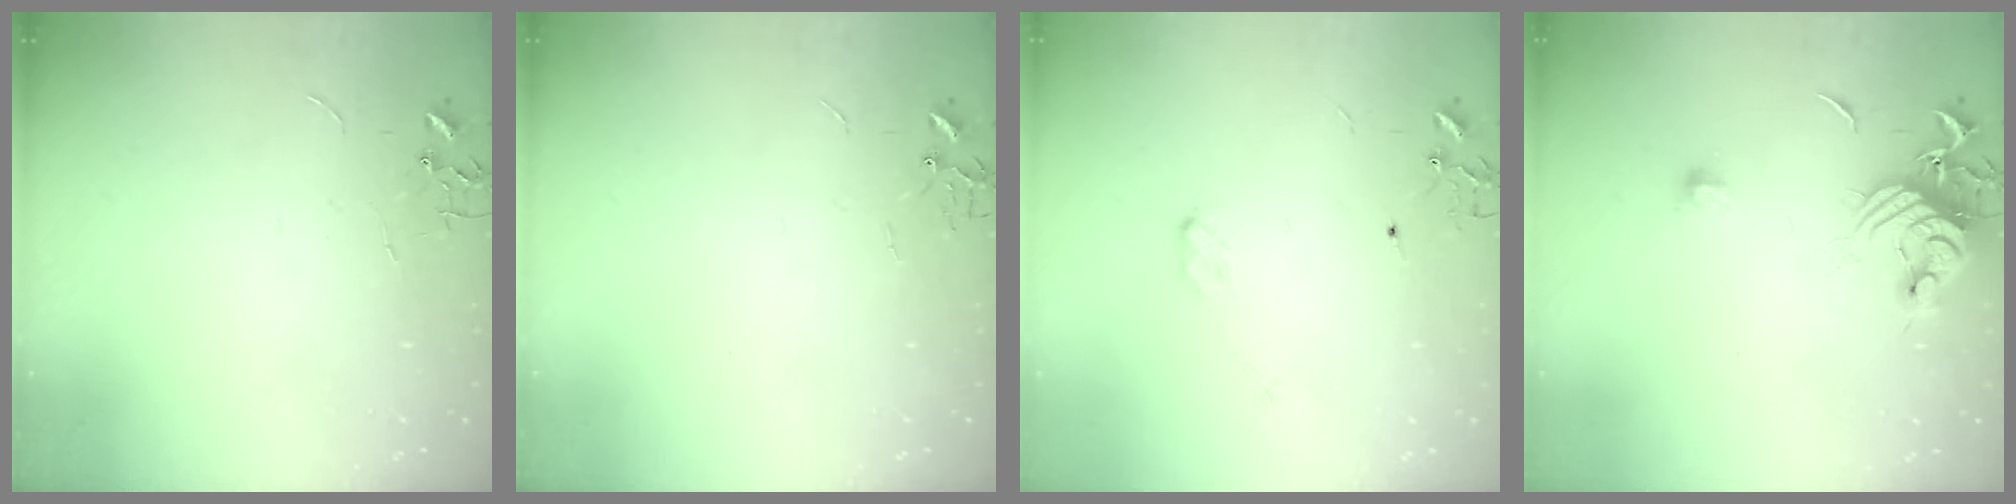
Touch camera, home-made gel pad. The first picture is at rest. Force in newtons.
{"total": 0.0}
{"total": 3.8, "press": 3.8, "slide": 0.5}
{"total": 11.8, "press": 11.8, "slide": 0.9}